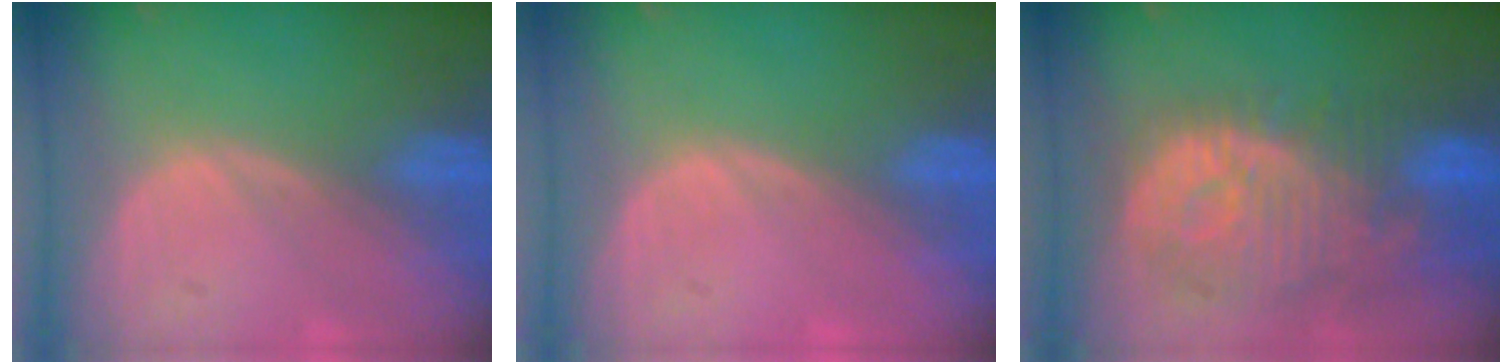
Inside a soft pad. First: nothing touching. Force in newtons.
{"total": 0.0}
{"total": 12.1, "press": 11.0, "slide": 5.0}